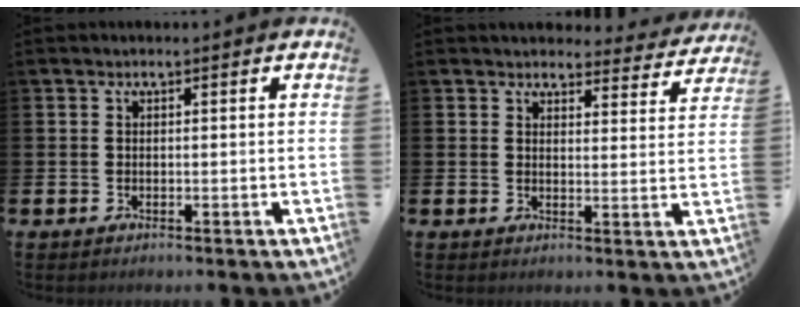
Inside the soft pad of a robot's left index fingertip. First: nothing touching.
{"total": 3.8, "force": [3.6, 1.1, 0.3], "torque": [-0.006, -0.023, 0.062]}